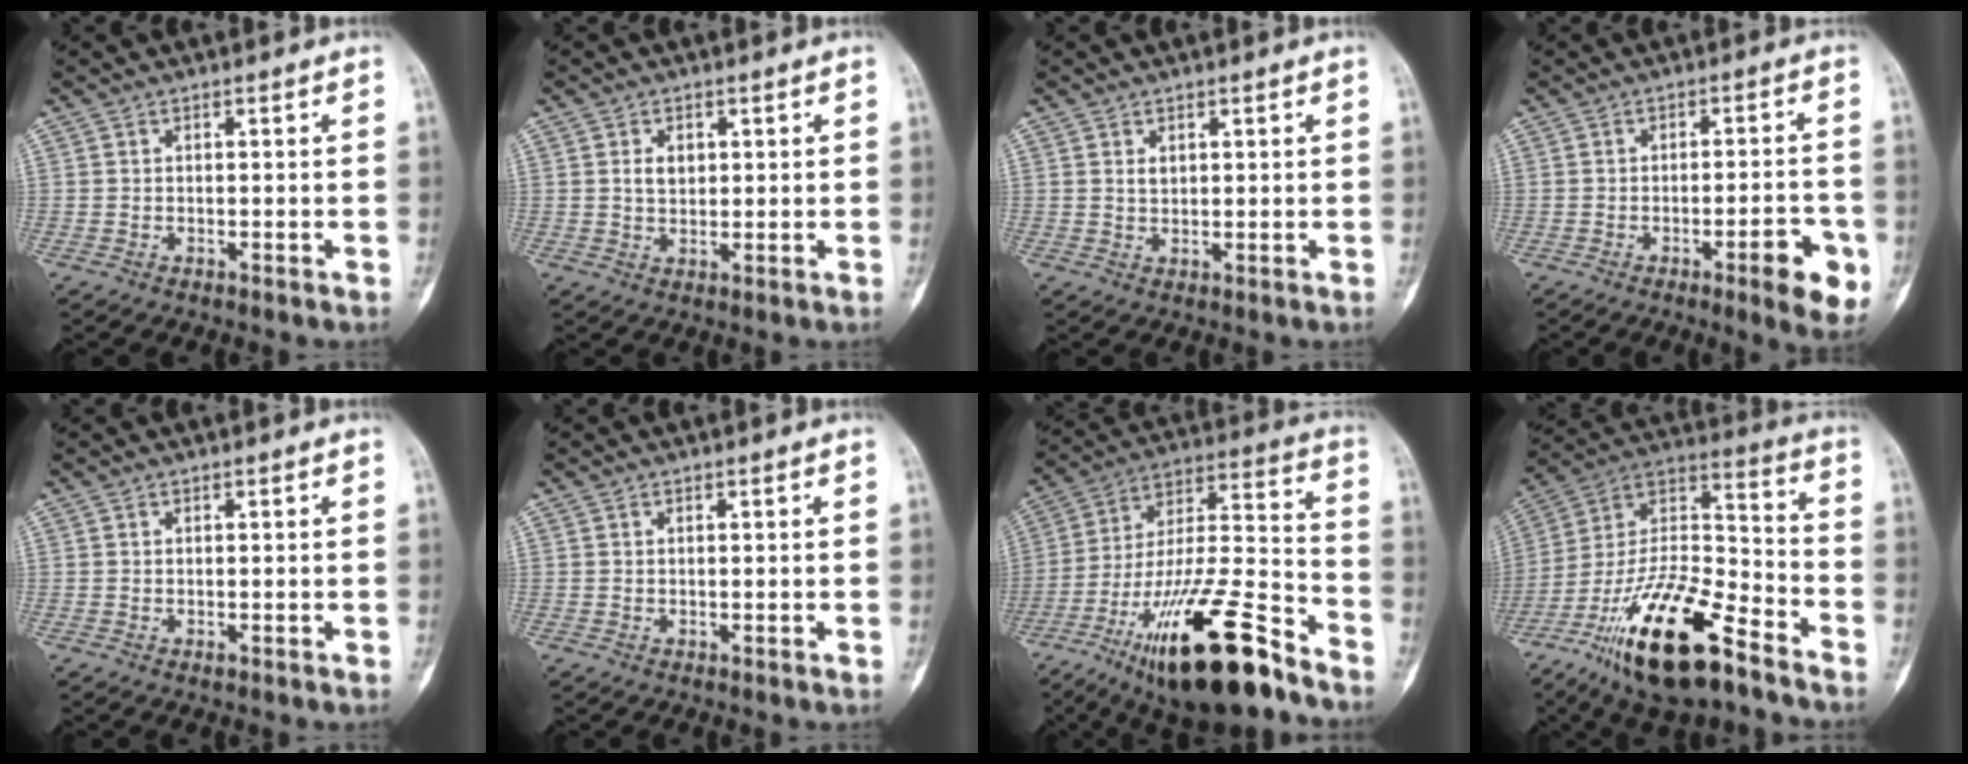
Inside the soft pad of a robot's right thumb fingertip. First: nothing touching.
{"total": 3.1, "force": [0.8, 2.3, 1.9], "torque": [-0.017, 0.003, 0.015]}
{"total": 1.6, "force": [0.7, 1.2, 0.9], "torque": [-0.003, -0.001, 0.015]}
{"total": 9.8, "force": [-4.1, 2.4, 8.5], "torque": [-0.094, 0.016, -0.050]}
{"total": 0.6, "force": [-0.1, 0.3, 0.5], "torque": [-0.001, 0.001, -0.003]}
{"total": 0.0}
{"total": 26.5, "force": [-16.4, 7.1, 19.6], "torque": [-0.322, 0.078, -0.273]}
{"total": 24.0, "force": [-15.1, 8.3, 16.7], "torque": [-0.323, 0.070, -0.269]}